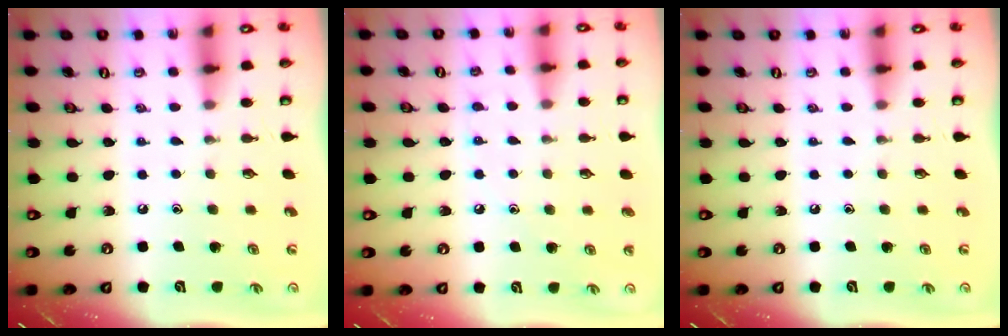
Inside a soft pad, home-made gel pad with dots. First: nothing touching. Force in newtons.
{"total": 4.6, "press": 4.6, "slide": 0.6}
{"total": 0.0}